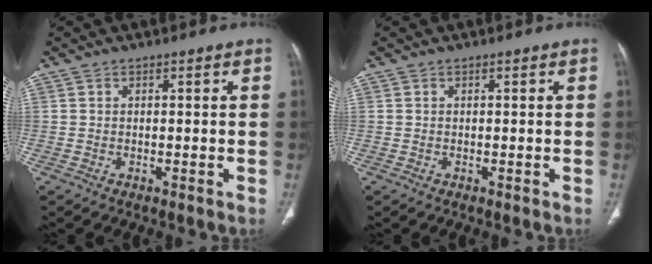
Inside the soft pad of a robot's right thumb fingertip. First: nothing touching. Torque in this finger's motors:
{"motor_torque": [0.22, -0.05, 0.16, -0.16, 0.02]}